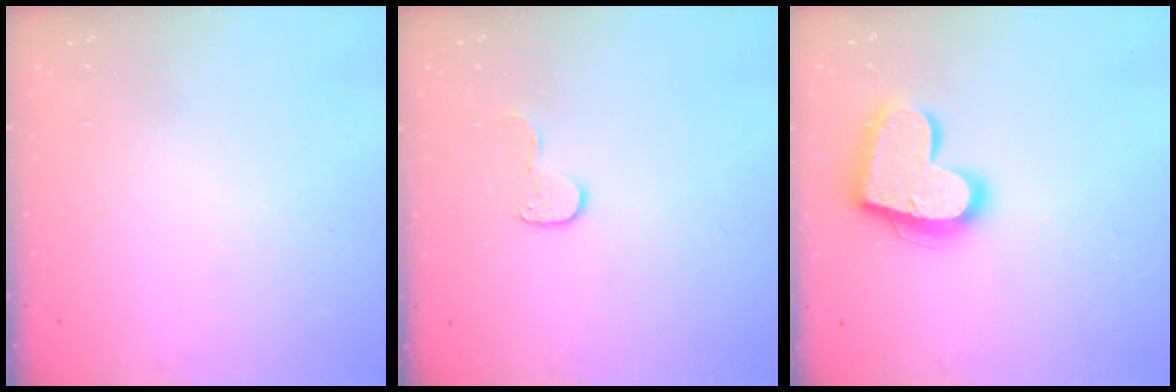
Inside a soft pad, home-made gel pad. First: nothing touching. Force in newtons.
{"total": 6.7, "press": 6.7, "slide": 0.4}
{"total": 18.3, "press": 18.2, "slide": 1.4}